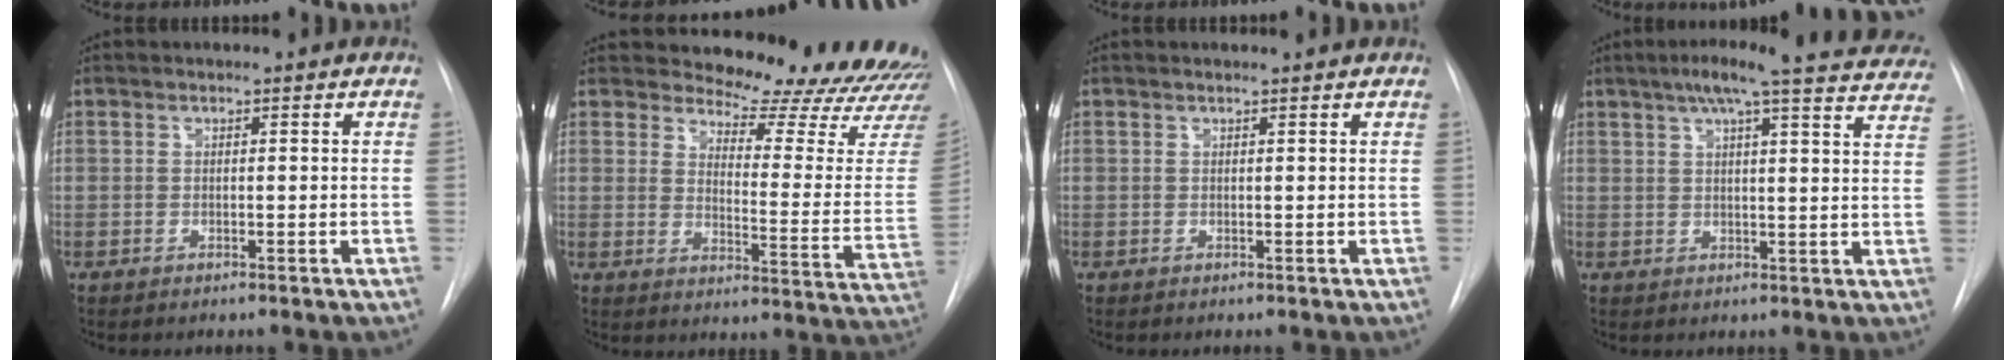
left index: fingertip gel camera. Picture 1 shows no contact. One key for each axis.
{"total": 21.3, "fx": 20.2, "fy": 3.2, "fz": 6.0, "tx": -0.068, "ty": -0.129, "tz": 0.228}
{"total": 1.2, "fx": 1.2, "fy": -0.1, "fz": 0.2, "tx": -0.013, "ty": 0.007, "tz": 0.016}
{"total": 21.7, "fx": 18.6, "fy": 2.0, "fz": 11.0, "tx": -0.155, "ty": -0.004, "tz": 0.216}